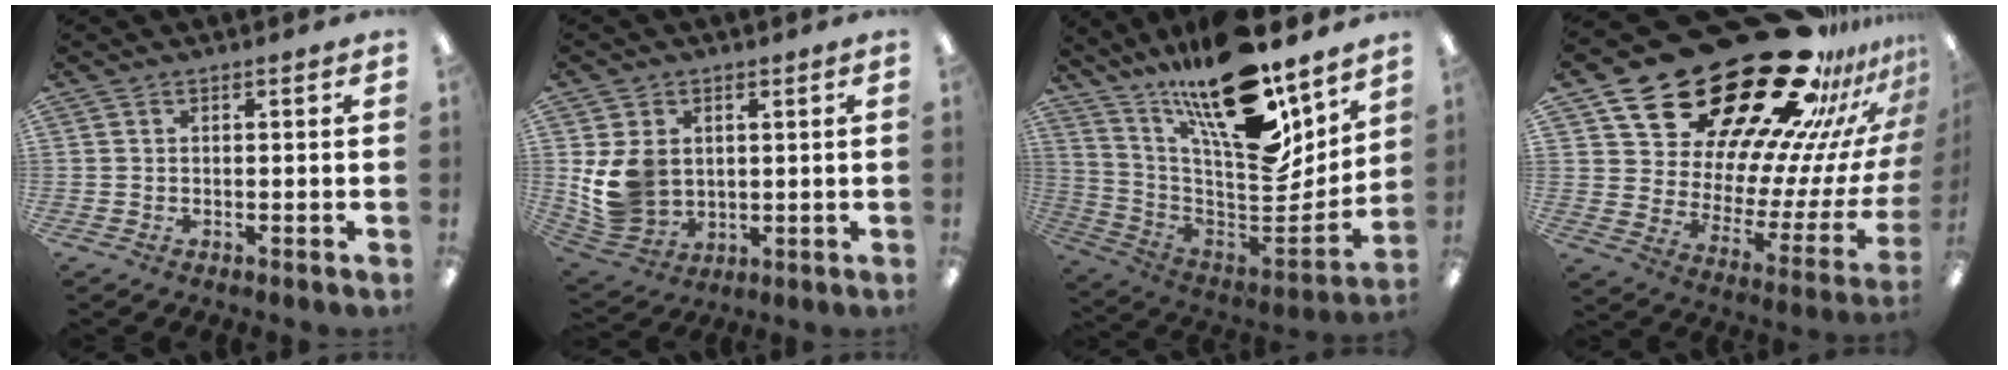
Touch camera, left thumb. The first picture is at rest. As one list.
[{"total": 10.7, "force": [1.8, 8.9, 5.7], "torque": [-0.131, 0.006, 0.039]}, {"total": 23.5, "force": [15.8, 8.0, 15.5], "torque": [-0.245, -0.127, 0.265]}, {"total": 36.2, "force": [26.6, 15.8, 18.7], "torque": [-0.231, -0.213, 0.503]}]